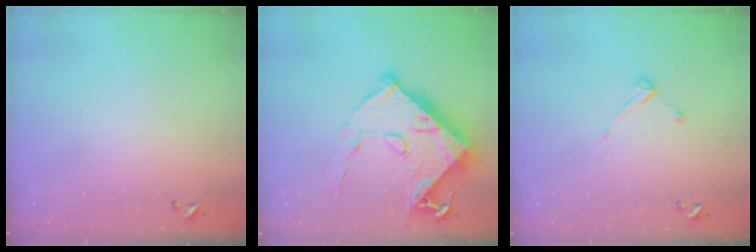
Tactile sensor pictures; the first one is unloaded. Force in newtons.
{"total": 17.9, "press": 17.8, "slide": 2.0}
{"total": 4.7, "press": 4.7, "slide": 0.4}